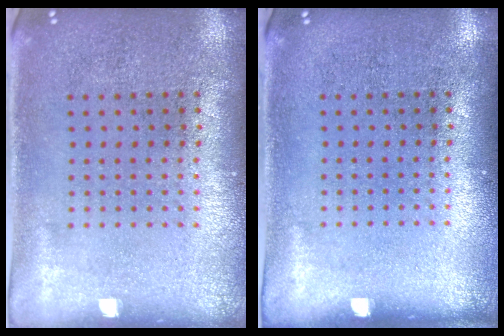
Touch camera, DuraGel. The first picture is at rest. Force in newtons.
{"total": 0.0}